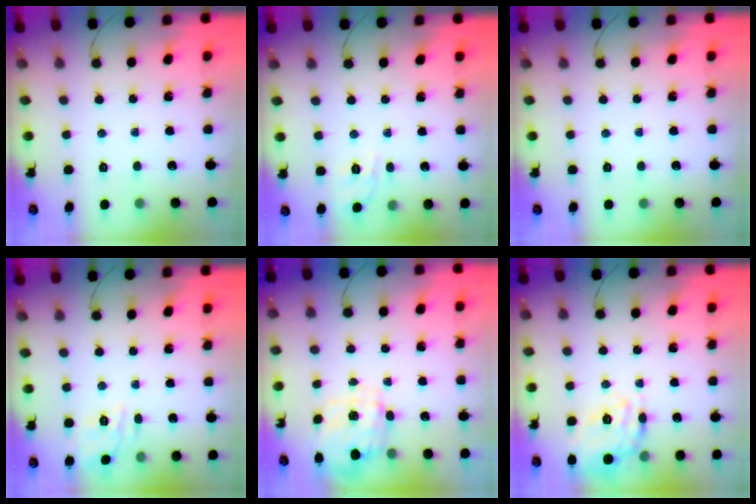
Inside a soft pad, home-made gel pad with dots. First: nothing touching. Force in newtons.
{"total": 2.0, "press": 1.2, "slide": 1.5}
{"total": 0.0}
{"total": 4.7, "press": 4.5, "slide": 1.4}
{"total": 2.5, "press": 2.3, "slide": 1.0}
{"total": 16.1, "press": 16.1, "slide": 1.0}